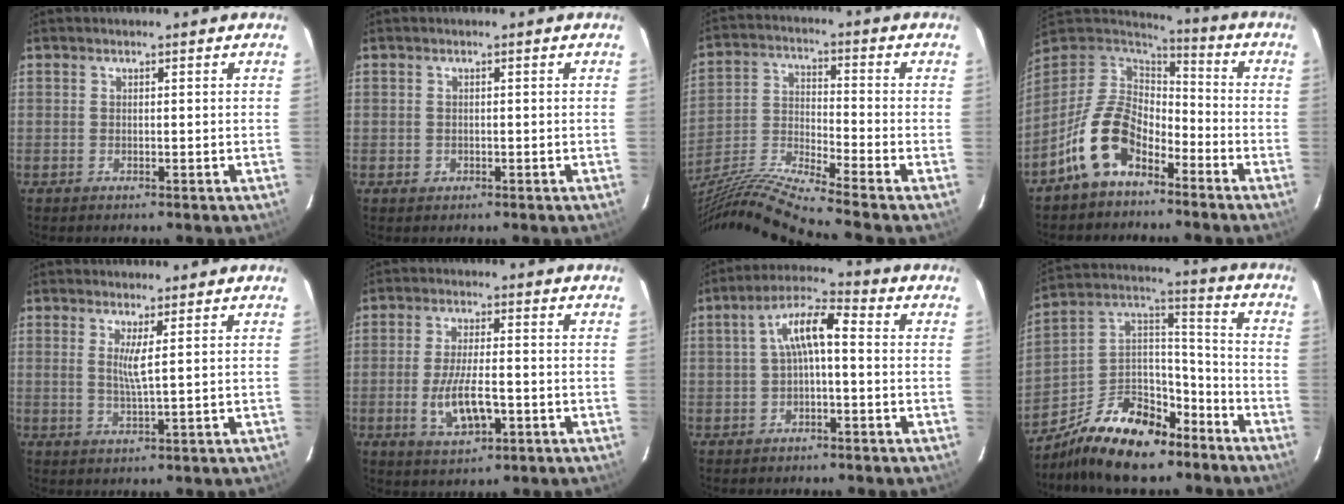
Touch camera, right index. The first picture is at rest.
{"total": 1.0, "force": [-0.3, 1.0, 0.2], "torque": [0.001, 0.002, -0.002]}
{"total": 17.8, "force": [-15.4, -2.1, 8.8], "torque": [-0.173, -0.048, -0.289]}
{"total": 13.0, "force": [-7.5, 7.4, 7.5], "torque": [-0.160, 0.015, -0.141]}
{"total": 3.1, "force": [1.0, -0.4, 2.9], "torque": [-0.056, -0.009, 0.016]}
{"total": 8.4, "force": [-2.5, 3.1, 7.4], "torque": [-0.148, -0.011, -0.038]}
{"total": 7.2, "force": [-0.3, 2.1, 6.8], "torque": [-0.137, 0.025, -0.004]}
{"total": 18.7, "force": [-12.9, 9.2, 10.0], "torque": [-0.205, 0.045, -0.210]}